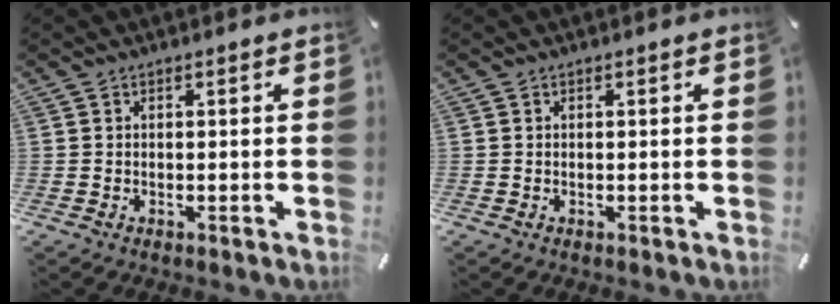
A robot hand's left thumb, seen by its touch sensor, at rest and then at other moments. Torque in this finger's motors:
{"motor_torque": [0.04, 0.06, -0.04, -0.09, 0.00]}